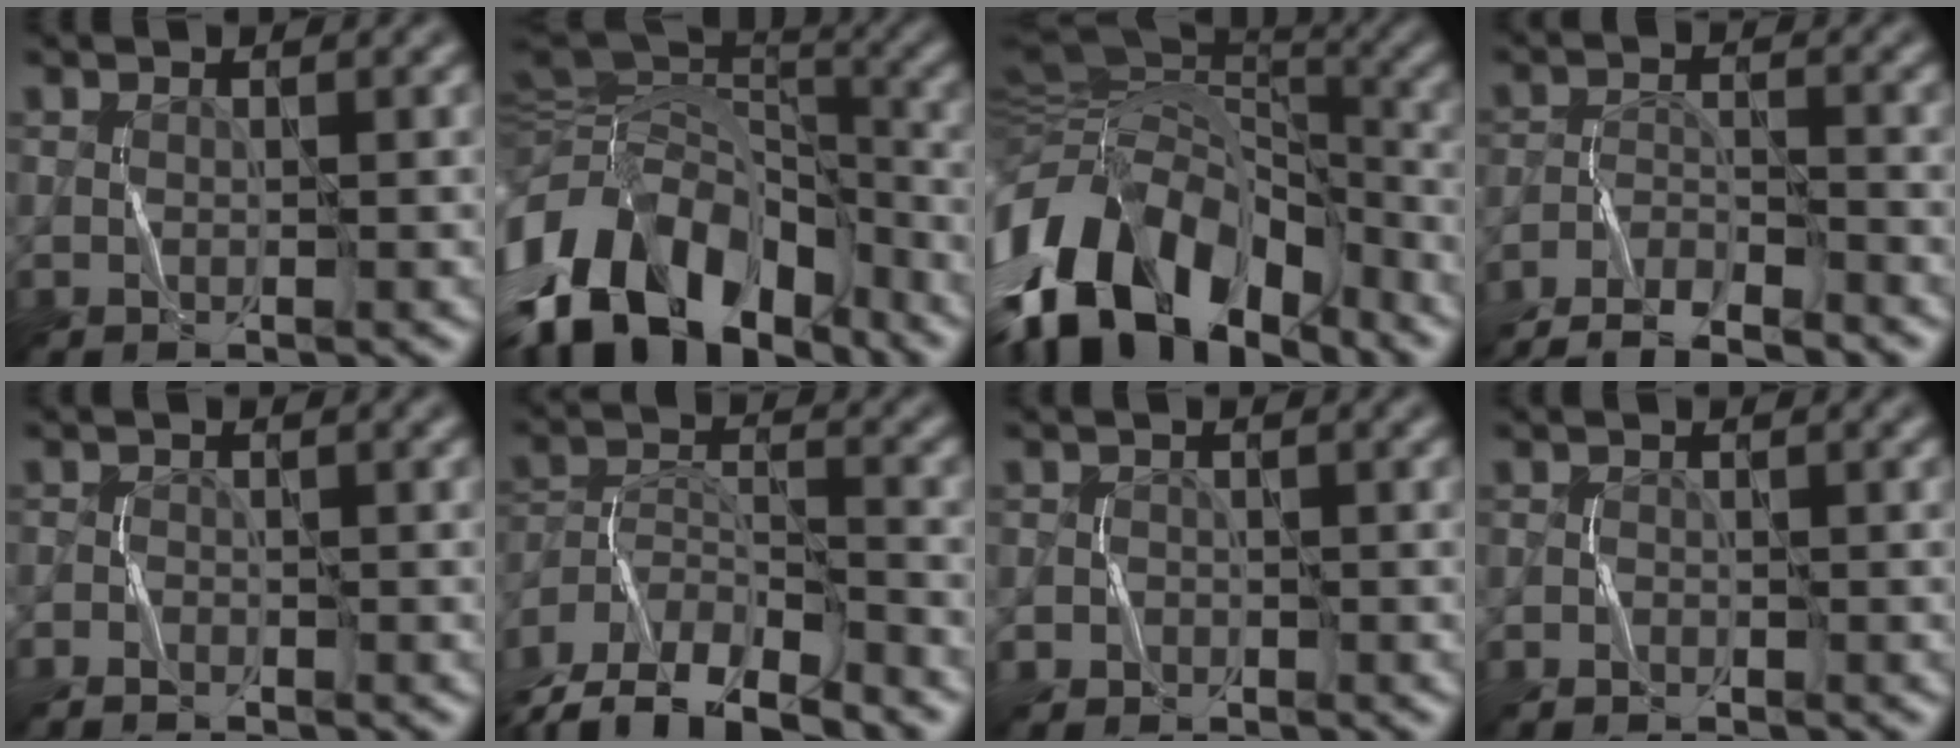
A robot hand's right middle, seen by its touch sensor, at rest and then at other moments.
{"total": 15.1, "force": [-8.5, 8.6, 9.1], "torque": [-0.196, 0.020, -0.155]}
{"total": 16.0, "force": [-8.1, 8.8, 10.7], "torque": [-0.222, 0.014, -0.153]}
{"total": 6.5, "force": [-6.0, 1.0, 2.3], "torque": [-0.040, -0.009, -0.111]}
{"total": 1.5, "force": [-1.5, 0.1, 0.3], "torque": [-0.015, 0.001, -0.034]}
{"total": 11.9, "force": [-10.5, 3.9, 4.1], "torque": [-0.069, -0.005, -0.163]}
{"total": 1.1, "force": [-0.8, 0.7, -0.2], "torque": [0.006, 0.003, -0.015]}
{"total": 0.9, "force": [-0.9, 0.2, 0.0], "torque": [0.000, 0.001, -0.018]}